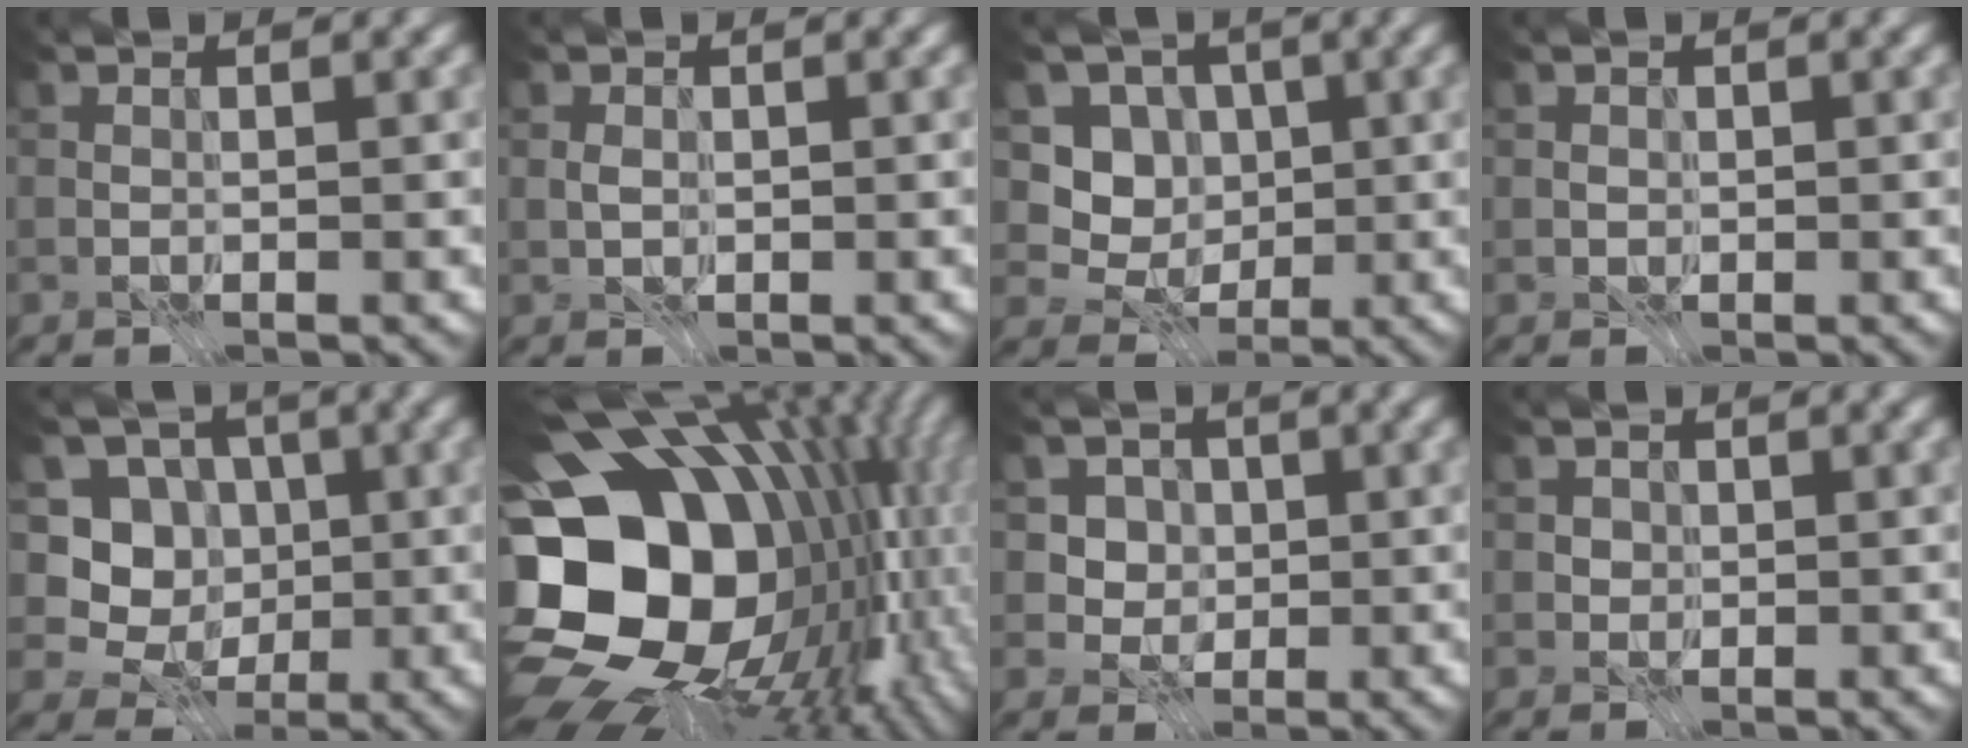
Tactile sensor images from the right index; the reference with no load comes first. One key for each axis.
{"total": 0.9, "fx": -0.3, "fy": 0.7, "fz": 0.5, "tx": -0.009, "ty": -0.002, "tz": -0.006}
{"total": 4.2, "fx": 0.1, "fy": 3.8, "fz": 1.6, "tx": -0.022, "ty": -0.009, "tz": -0.015}
{"total": 0.7, "fx": 0.0, "fy": 0.6, "fz": 0.2, "tx": -0.004, "ty": -0.002, "tz": 0.004}
{"total": 5.8, "fx": -0.6, "fy": 5.3, "fz": 2.2, "tx": -0.021, "ty": -0.007, "tz": -0.036}
{"total": 19.9, "fx": -1.0, "fy": 15.4, "fz": 12.6, "tx": -0.247, "ty": -0.018, "tz": -0.005}
{"total": 3.5, "fx": 0.5, "fy": 3.1, "fz": 1.4, "tx": -0.022, "ty": -0.008, "tz": 0.008}
{"total": 1.2, "fx": 0.2, "fy": 1.1, "fz": 0.4, "tx": -0.009, "ty": -0.004, "tz": 0.013}